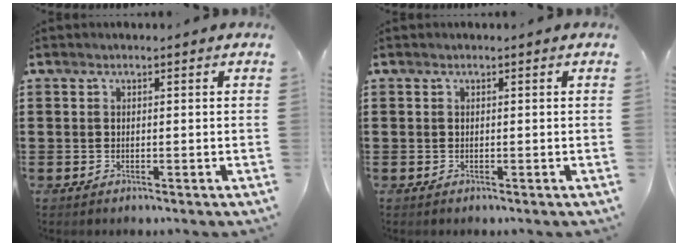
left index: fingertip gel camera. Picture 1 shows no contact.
{"total": 0.0}